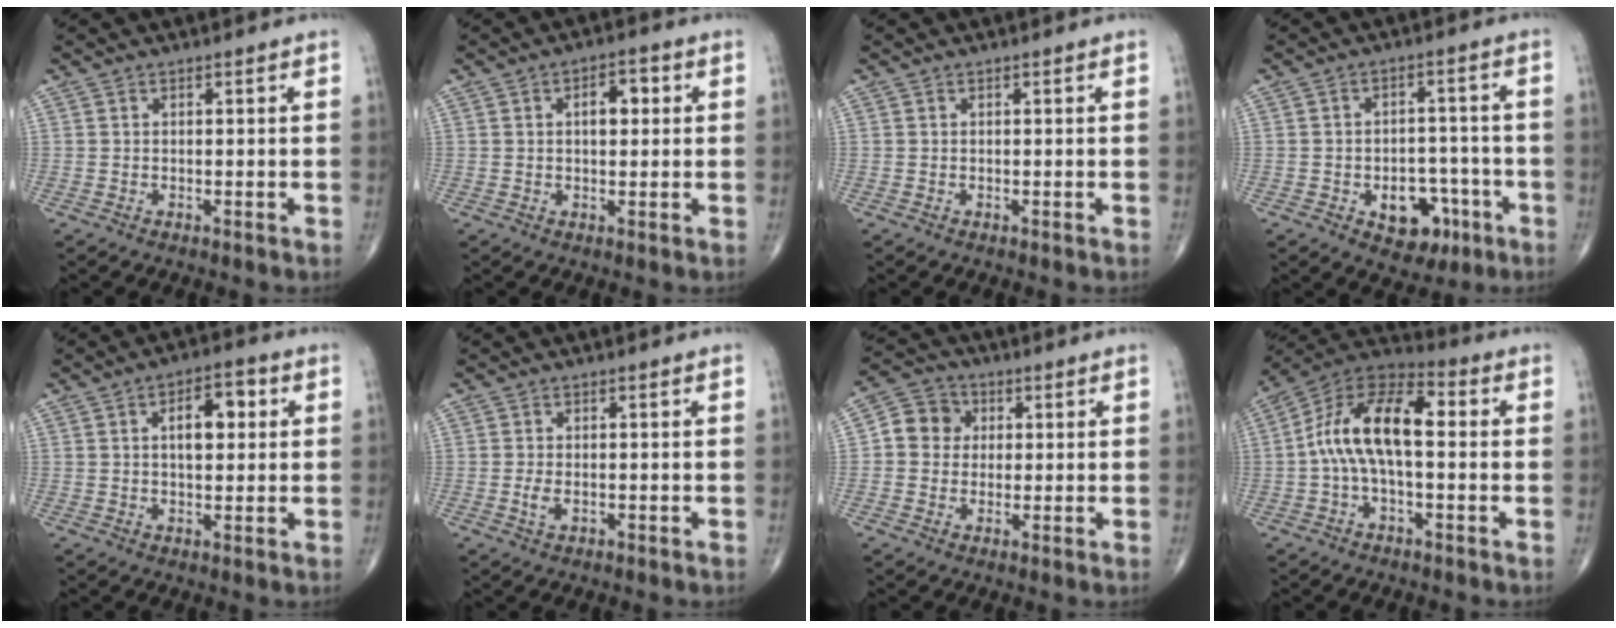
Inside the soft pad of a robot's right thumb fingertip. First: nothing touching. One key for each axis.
{"total": 4.8, "fx": 1.0, "fy": 2.6, "fz": 3.9, "tx": -0.046, "ty": 0.008, "tz": 0.012}
{"total": 0.0}
{"total": 9.4, "fx": -3.9, "fy": 6.3, "fz": 5.8, "tx": -0.041, "ty": 0.033, "tz": -0.046}
{"total": 7.6, "fx": 1.7, "fy": 3.9, "fz": 6.2, "tx": -0.078, "ty": 0.009, "tz": 0.023}
{"total": 2.1, "fx": -0.4, "fy": 1.1, "fz": 1.8, "tx": -0.040, "ty": -0.003, "tz": -0.009}
{"total": 7.0, "fx": 0.9, "fy": 6.4, "fz": 2.6, "tx": -0.022, "ty": 0.012, "tz": 0.002}
{"total": 14.5, "fx": 0.4, "fy": 7.0, "fz": 12.7, "tx": -0.226, "ty": 0.046, "tz": -0.007}